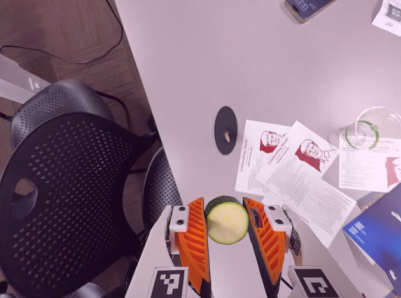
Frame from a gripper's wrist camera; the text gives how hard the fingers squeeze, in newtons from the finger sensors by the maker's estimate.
{"total": 10.2, "left": 10.4, "right": 10.1}